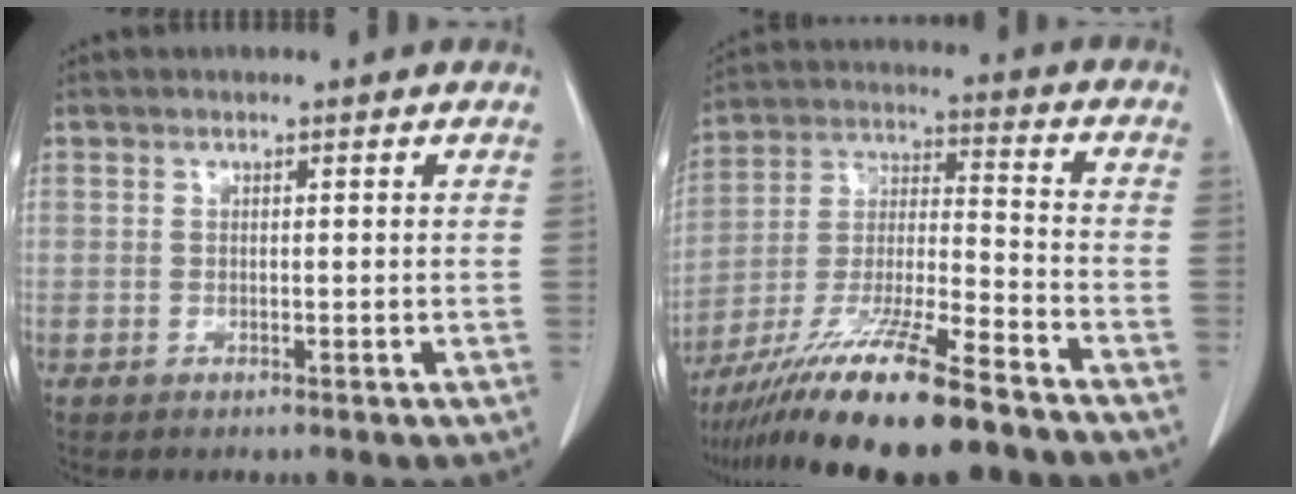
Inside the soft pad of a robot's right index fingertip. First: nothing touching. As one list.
[{"total": 17.9, "force": [-13.4, 1.0, 11.8], "torque": [-0.238, -0.034, -0.242]}]